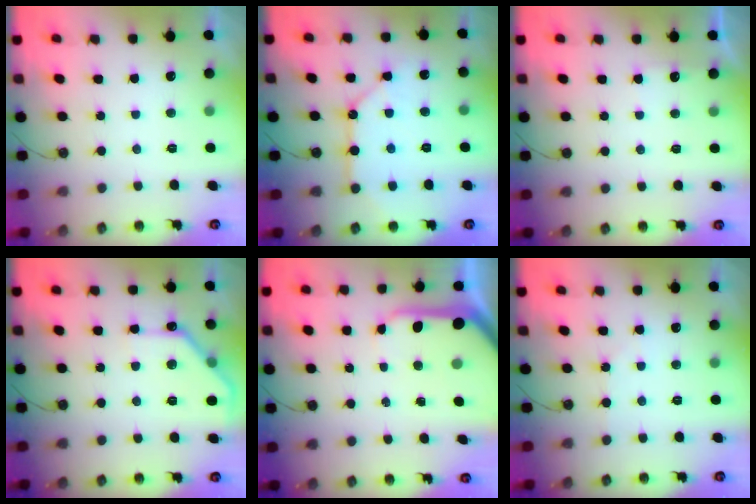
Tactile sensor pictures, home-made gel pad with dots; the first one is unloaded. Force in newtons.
{"total": 11.0, "press": 11.0, "slide": 0.1}
{"total": 2.8, "press": 2.7, "slide": 0.4}
{"total": 10.5, "press": 10.5, "slide": 0.4}
{"total": 9.5, "press": 9.4, "slide": 1.0}
{"total": 3.4, "press": 3.3, "slide": 0.6}